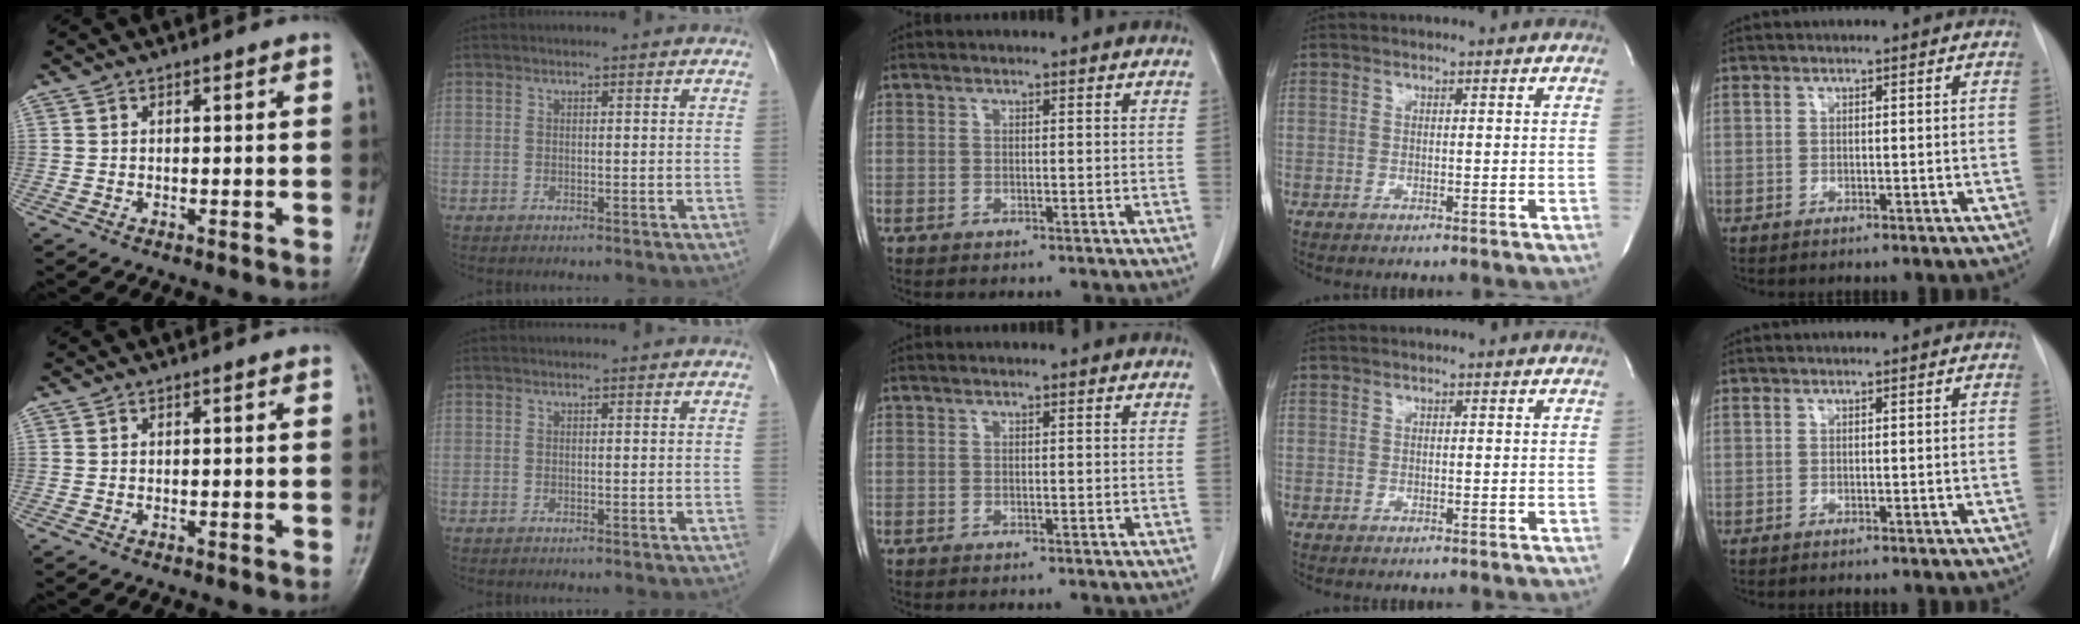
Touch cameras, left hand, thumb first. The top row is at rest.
{}